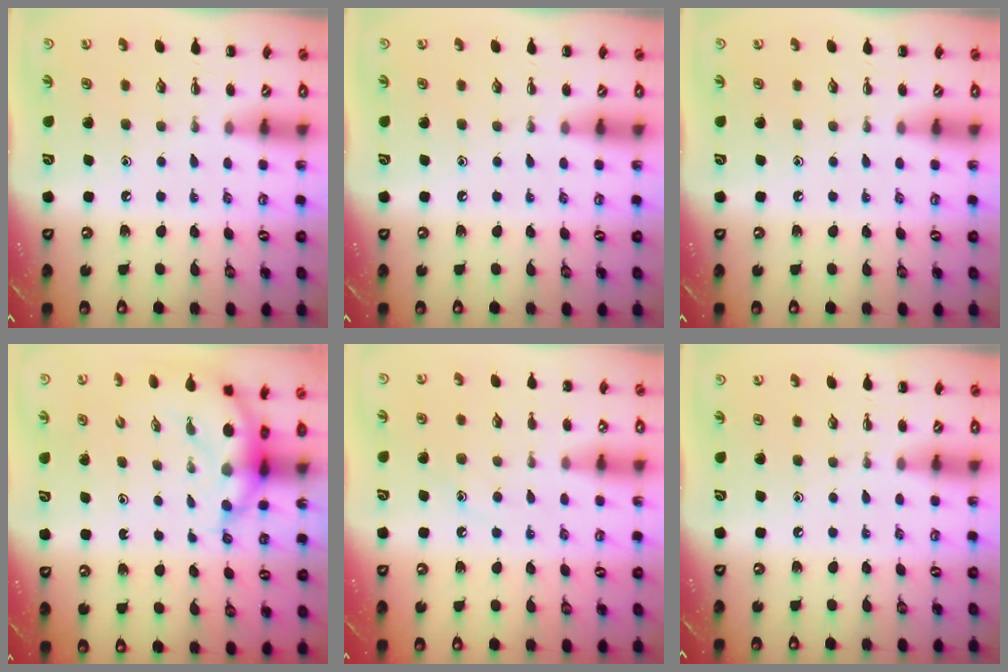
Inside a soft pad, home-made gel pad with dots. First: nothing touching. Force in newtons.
{"total": 0.0}
{"total": 0.0}
{"total": 6.6, "press": 6.5, "slide": 1.4}
{"total": 8.3, "press": 8.2, "slide": 1.4}
{"total": 0.0}